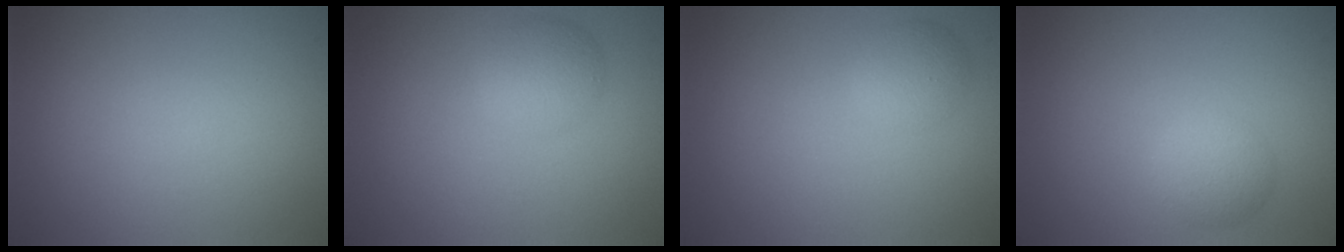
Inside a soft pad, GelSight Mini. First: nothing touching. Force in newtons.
{"total": 2.4, "press": 2.4, "slide": 0.1}
{"total": 1.7, "press": 1.7, "slide": 0.1}
{"total": 2.2, "press": 2.2, "slide": 0.1}